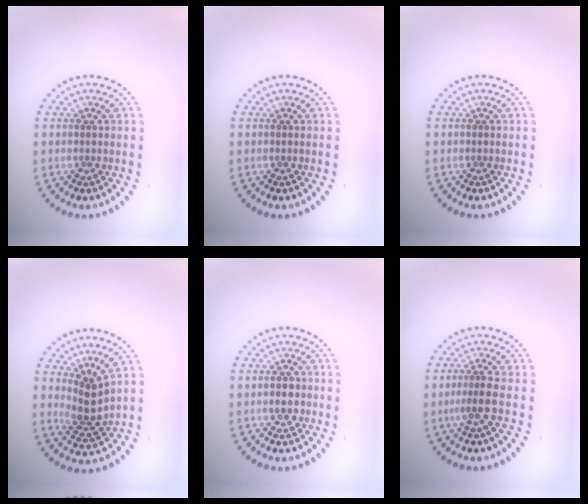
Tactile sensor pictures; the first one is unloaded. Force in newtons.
{"total": 0.0}
{"total": 0.0}
{"total": 2.6, "press": 1.9, "slide": 1.7}
{"total": 1.6, "press": 1.6, "slide": 0.3}
{"total": 2.3, "press": 1.7, "slide": 1.5}